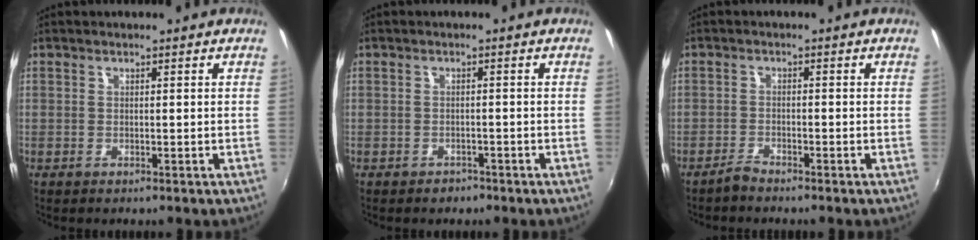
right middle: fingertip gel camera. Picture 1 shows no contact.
{"total": 1.8, "force": [-1.3, 1.2, 0.2], "torque": [-0.007, -0.001, -0.020]}
{"total": 2.0, "force": [-1.9, 0.1, 0.5], "torque": [-0.017, -0.004, -0.041]}